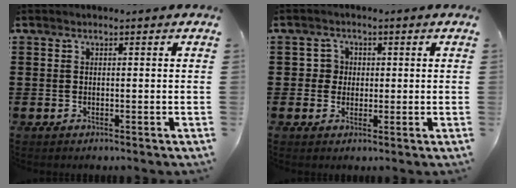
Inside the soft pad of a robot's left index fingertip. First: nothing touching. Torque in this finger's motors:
{"motor_torque": [0.61, 1.53, 0.00, -0.01]}